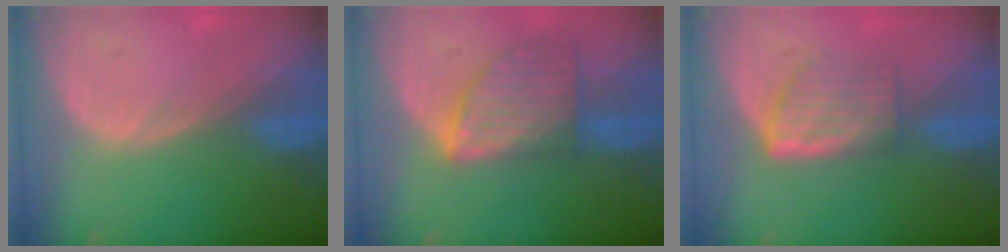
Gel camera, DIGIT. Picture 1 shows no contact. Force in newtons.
{"total": 8.1, "press": 7.3, "slide": 3.4}
{"total": 5.9, "press": 5.3, "slide": 2.6}